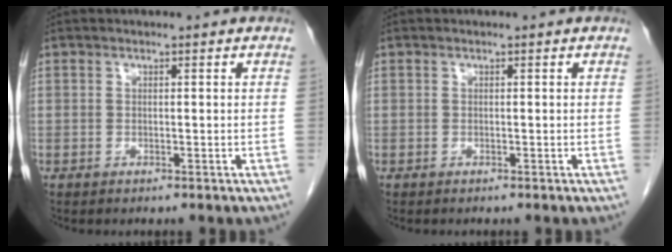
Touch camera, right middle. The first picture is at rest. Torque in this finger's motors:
{"motor_torque": [-0.19, -0.33, 0.02, 0.01]}